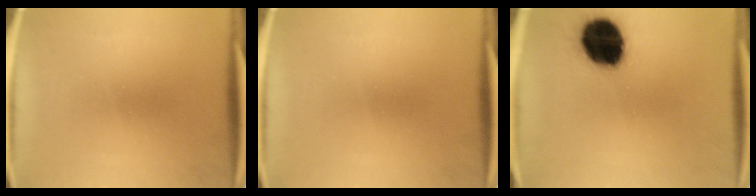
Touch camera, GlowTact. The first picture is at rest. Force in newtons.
{"total": 0.0}
{"total": 19.5}